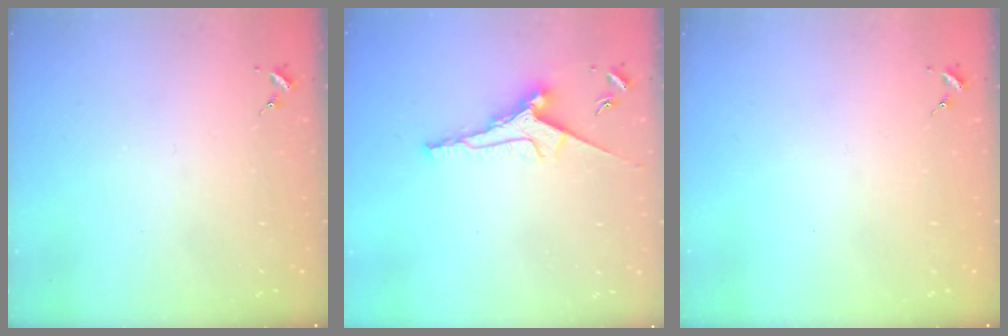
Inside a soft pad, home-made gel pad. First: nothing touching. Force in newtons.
{"total": 9.5, "press": 9.5, "slide": 0.6}
{"total": 0.0}